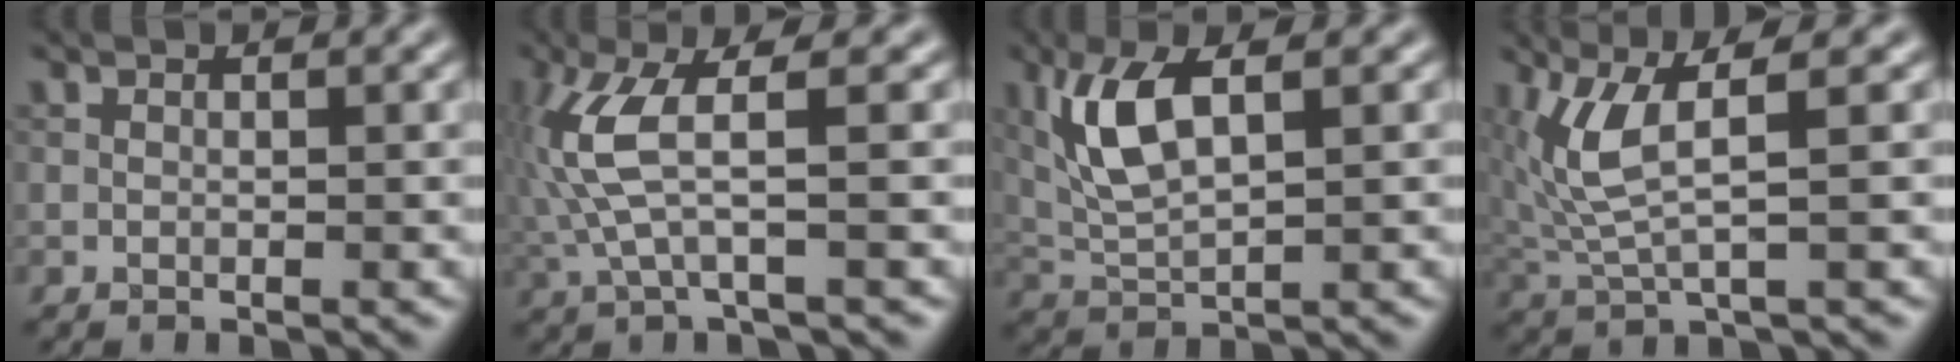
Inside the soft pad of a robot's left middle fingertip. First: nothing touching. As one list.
[{"total": 5.2, "force": [0.6, 1.0, 5.1], "torque": [-0.137, 0.007, 0.012]}, {"total": 5.4, "force": [2.0, 1.9, 4.7], "torque": [-0.107, 0.004, 0.042]}, {"total": 4.4, "force": [1.4, 0.9, 4.1], "torque": [-0.111, -0.005, 0.033]}]